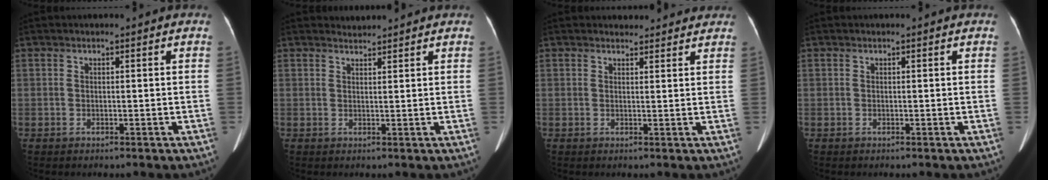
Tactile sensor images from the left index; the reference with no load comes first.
{"total": 1.3, "force": [1.3, 0.0, -0.4], "torque": [-0.006, 0.005, 0.025]}
{"total": 4.5, "force": [4.3, 1.5, 0.3], "torque": [0.000, 0.011, 0.044]}
{"total": 0.0}